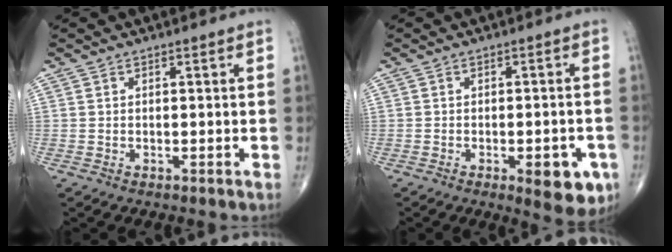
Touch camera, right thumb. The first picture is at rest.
{"total": 8.1, "force": [-3.3, 3.1, 6.7], "torque": [-0.065, 0.005, -0.033]}